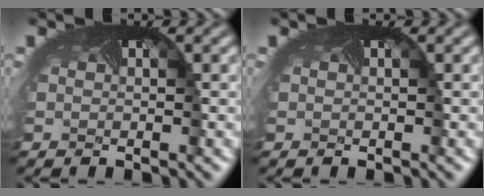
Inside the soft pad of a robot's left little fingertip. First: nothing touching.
{"total": 0.0}